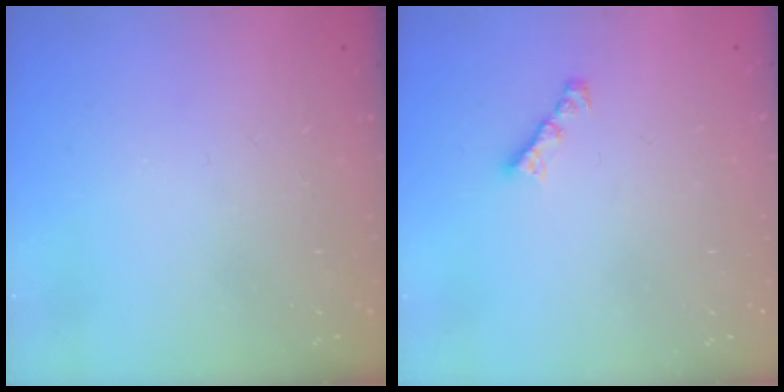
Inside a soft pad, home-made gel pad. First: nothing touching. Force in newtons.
{"total": 1.7, "press": 1.6, "slide": 0.5}